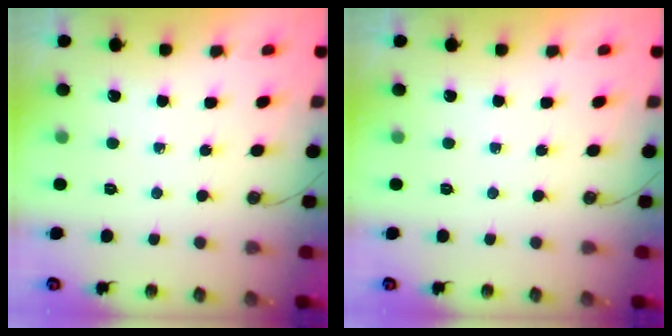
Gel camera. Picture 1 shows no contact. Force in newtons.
{"total": 0.0}